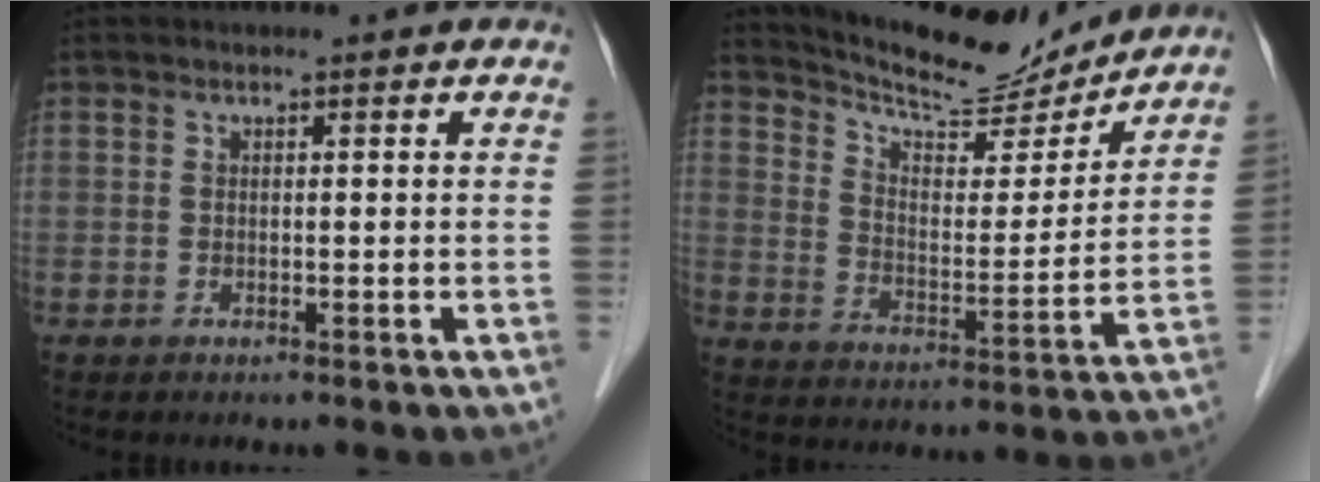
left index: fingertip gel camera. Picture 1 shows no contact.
{"total": 14.3, "force": [13.6, 2.3, 3.6], "torque": [-0.065, -0.016, 0.209]}